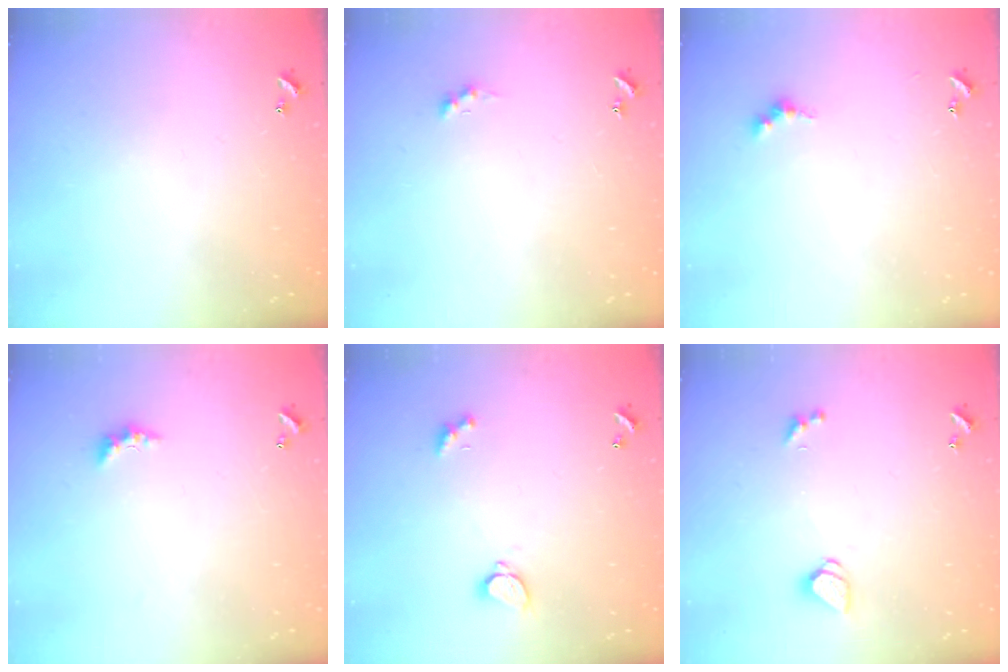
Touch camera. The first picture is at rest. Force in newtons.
{"total": 0.8, "press": 0.7, "slide": 0.4}
{"total": 4.6, "press": 4.5, "slide": 0.7}
{"total": 2.3, "press": 2.2, "slide": 0.7}
{"total": 1.6, "press": 1.6, "slide": 0.5}
{"total": 1.5, "press": 1.4, "slide": 0.5}